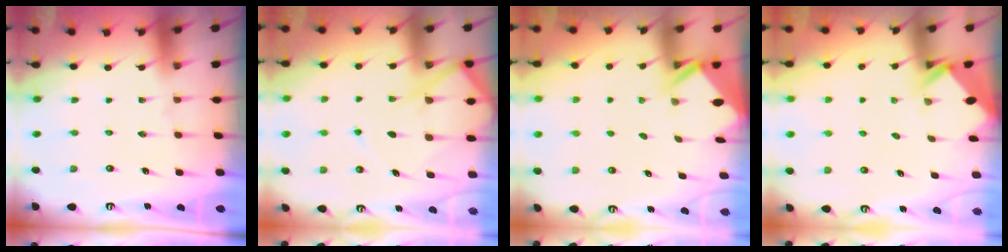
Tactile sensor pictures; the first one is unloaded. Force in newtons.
{"total": 10.2, "press": 10.2, "slide": 0.9}
{"total": 2.6, "press": 2.6, "slide": 0.1}
{"total": 2.6, "press": 2.6, "slide": 0.2}